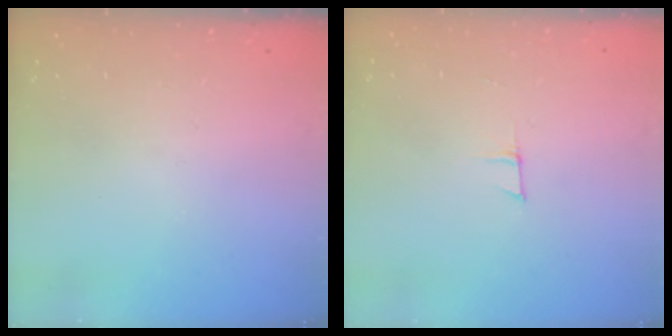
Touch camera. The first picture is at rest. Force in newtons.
{"total": 3.9, "press": 3.9, "slide": 0.3}